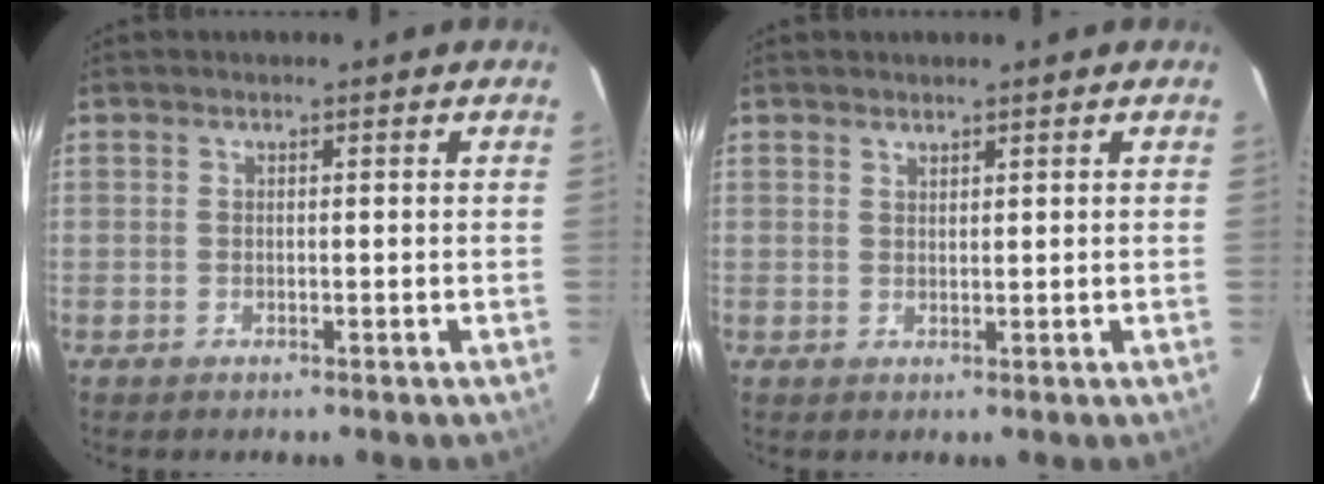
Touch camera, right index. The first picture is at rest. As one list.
[{"total": 0.9, "force": [0.9, 0.3, 0.2], "torque": [-0.004, 0.002, 0.017]}]